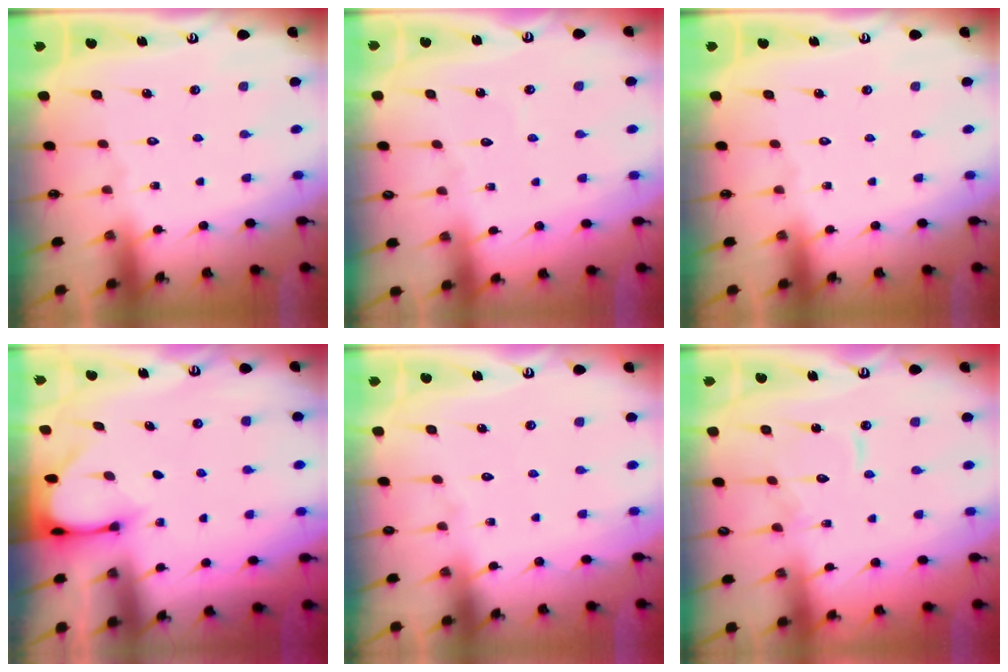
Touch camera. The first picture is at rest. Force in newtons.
{"total": 2.4, "press": 2.4, "slide": 0.2}
{"total": 0.0}
{"total": 3.2, "press": 3.2, "slide": 0.2}
{"total": 3.8, "press": 3.8, "slide": 0.3}
{"total": 8.9, "press": 8.9, "slide": 0.5}